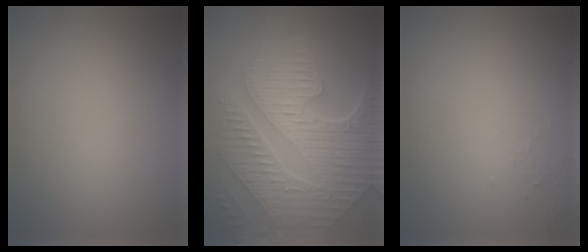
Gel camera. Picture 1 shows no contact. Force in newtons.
{"total": 9.8, "press": 6.5, "slide": 7.3}
{"total": 0.6, "press": 0.6, "slide": 0.1}